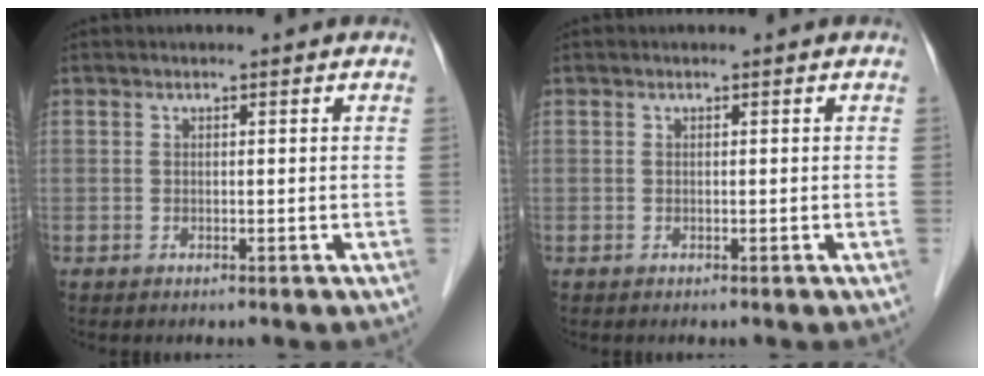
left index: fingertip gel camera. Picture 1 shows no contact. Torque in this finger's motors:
{"motor_torque": [0.00, 0.00, -0.01, 0.00]}